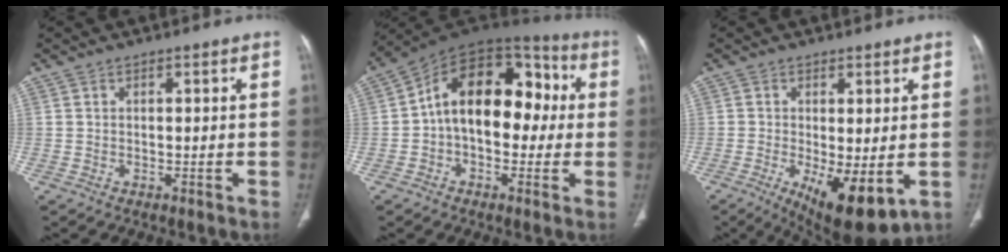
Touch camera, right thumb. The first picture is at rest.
{"total": 18.0, "force": [0.8, 11.4, 13.9], "torque": [-0.174, 0.056, 0.000]}
{"total": 11.8, "force": [-3.1, 4.4, 10.5], "torque": [-0.160, -0.025, -0.033]}